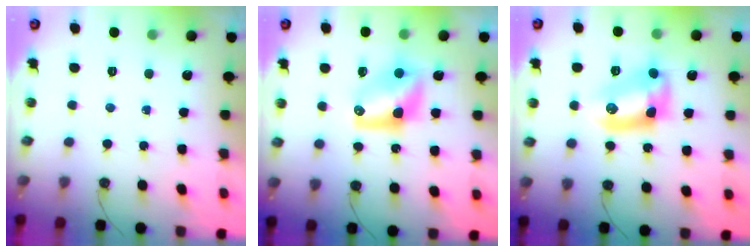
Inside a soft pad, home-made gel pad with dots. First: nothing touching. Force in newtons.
{"total": 8.8, "press": 8.7, "slide": 0.4}
{"total": 10.6, "press": 10.1, "slide": 3.2}